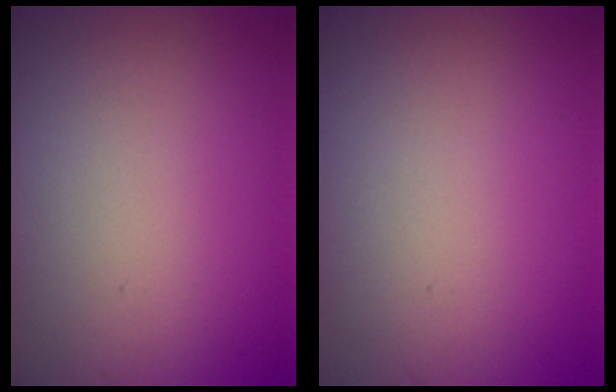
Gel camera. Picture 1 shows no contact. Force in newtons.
{"total": 0.0}